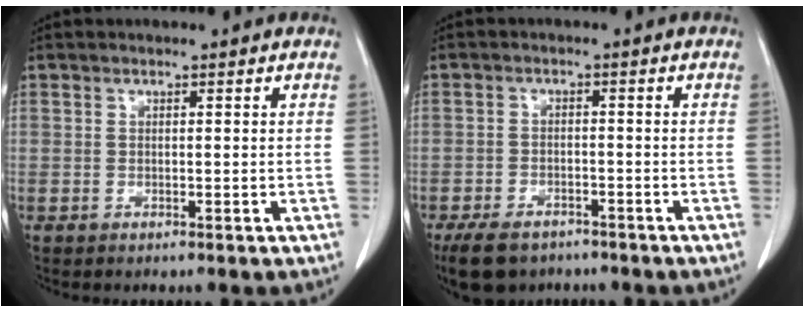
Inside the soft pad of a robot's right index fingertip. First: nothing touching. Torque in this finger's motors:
{"motor_torque": [0.48, -0.46, 0.22, 0.03]}